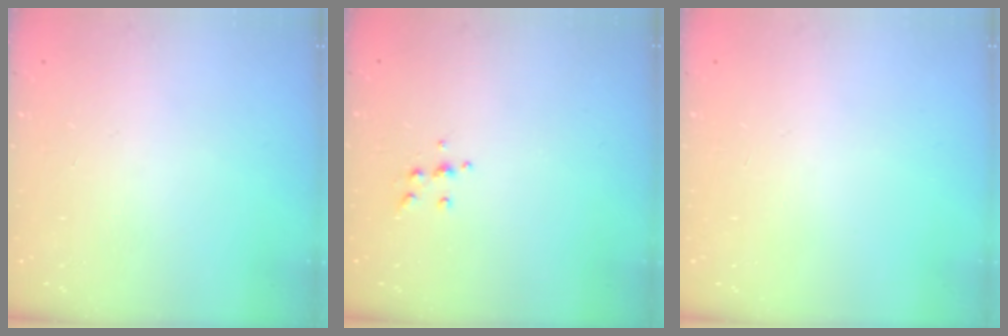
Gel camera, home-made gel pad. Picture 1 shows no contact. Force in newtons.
{"total": 5.0, "press": 4.8, "slide": 1.0}
{"total": 0.0}